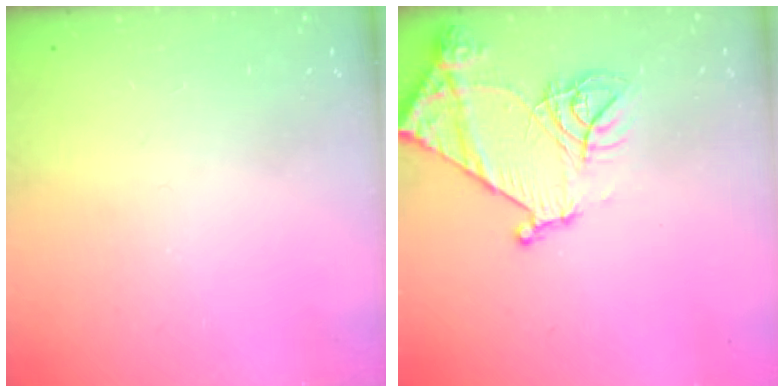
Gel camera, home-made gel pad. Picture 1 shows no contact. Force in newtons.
{"total": 14.8, "press": 14.7, "slide": 1.6}